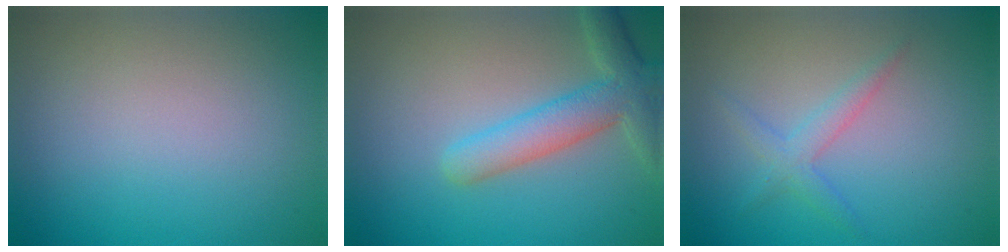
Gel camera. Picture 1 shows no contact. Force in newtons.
{"total": 4.8, "press": 4.8, "slide": 0.4}
{"total": 1.9, "press": 1.9, "slide": 0.1}